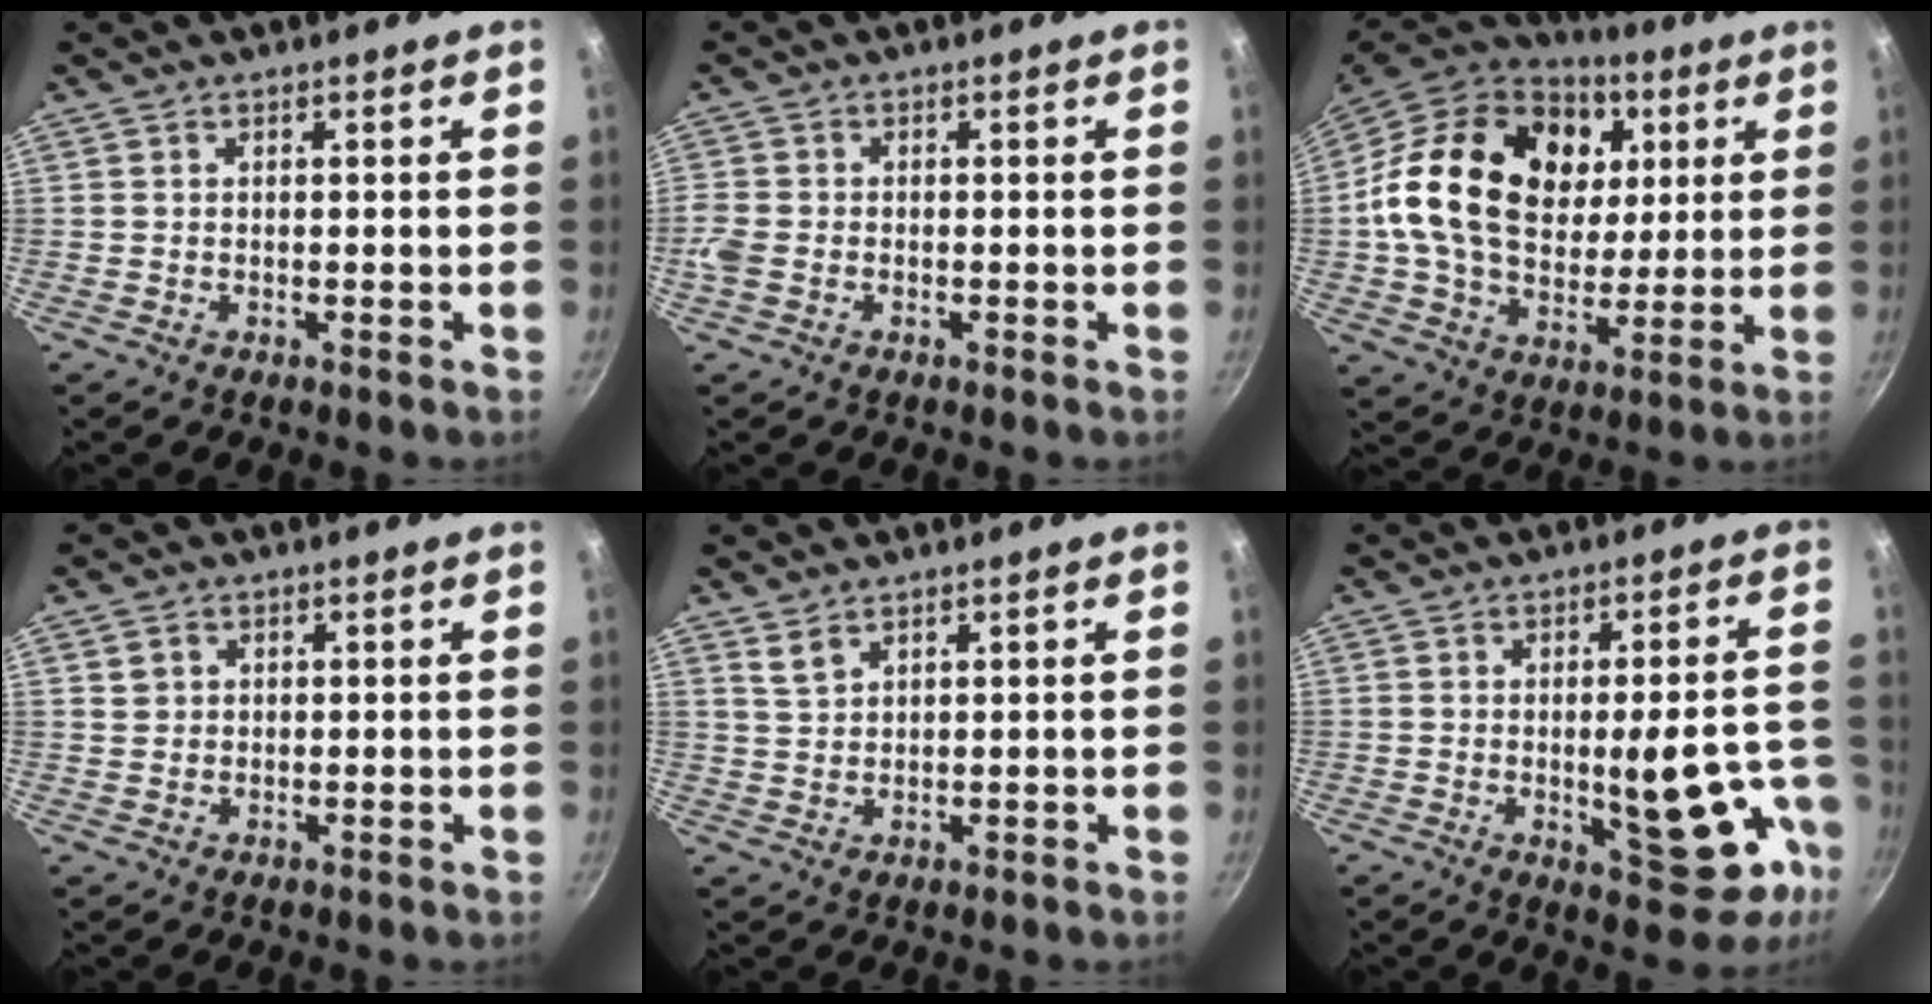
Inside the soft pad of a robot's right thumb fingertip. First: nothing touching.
{"total": 3.3, "force": [-1.1, 2.4, 1.9], "torque": [-0.047, 0.002, -0.028]}
{"total": 26.2, "force": [6.2, 18.8, 17.1], "torque": [-0.283, 0.004, 0.104]}
{"total": 2.0, "force": [0.7, 1.8, 0.5], "torque": [-0.002, 0.004, 0.012]}
{"total": 2.7, "force": [2.0, 1.3, 1.2], "torque": [-0.020, -0.012, 0.043]}
{"total": 15.3, "force": [-4.3, 6.5, 13.2], "torque": [-0.121, 0.017, -0.047]}